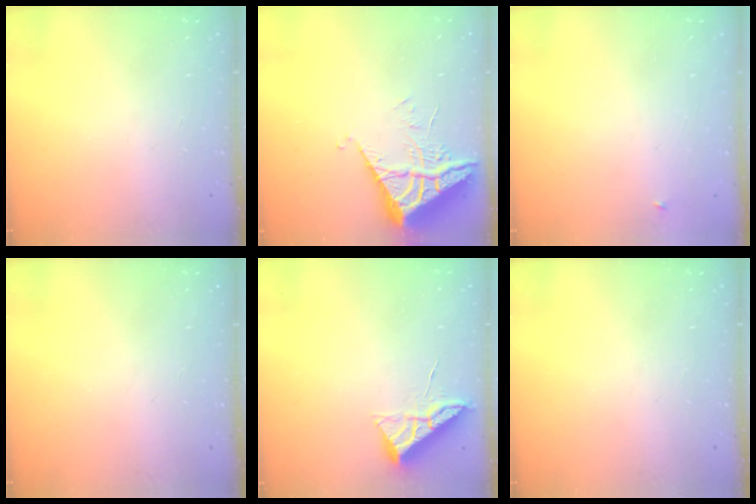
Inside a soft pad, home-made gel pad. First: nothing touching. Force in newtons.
{"total": 6.6, "press": 6.6, "slide": 0.6}
{"total": 2.3, "press": 2.3, "slide": 0.2}
{"total": 0.0}
{"total": 6.6, "press": 6.6, "slide": 0.7}
{"total": 0.0}